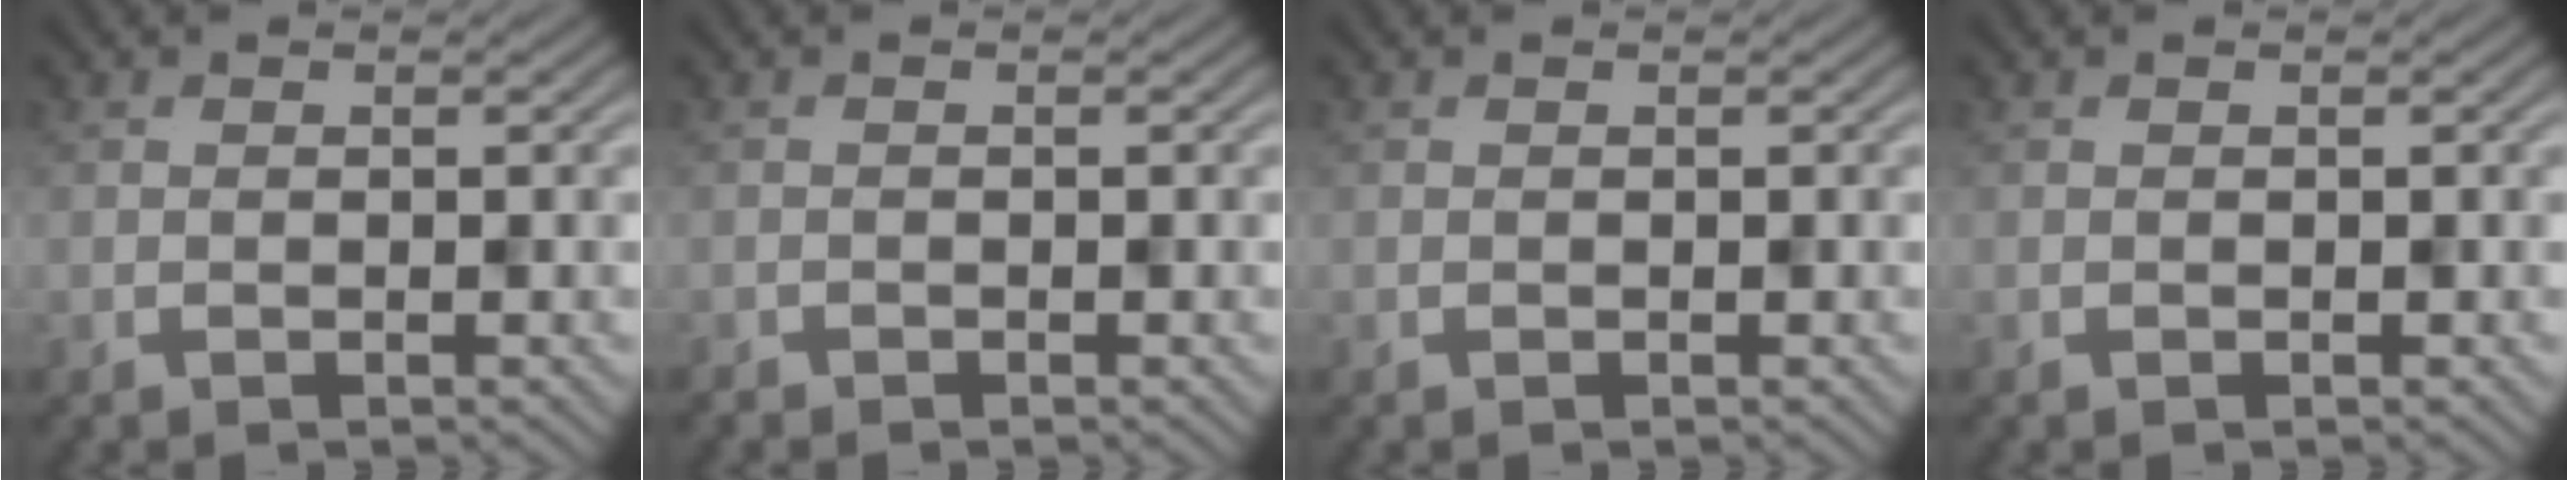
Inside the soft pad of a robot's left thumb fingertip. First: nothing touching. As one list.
[{"total": 0.7, "force": [-0.6, 0.1, -0.2], "torque": [0.003, -0.002, -0.011]}, {"total": 0.0}, {"total": 0.0}]